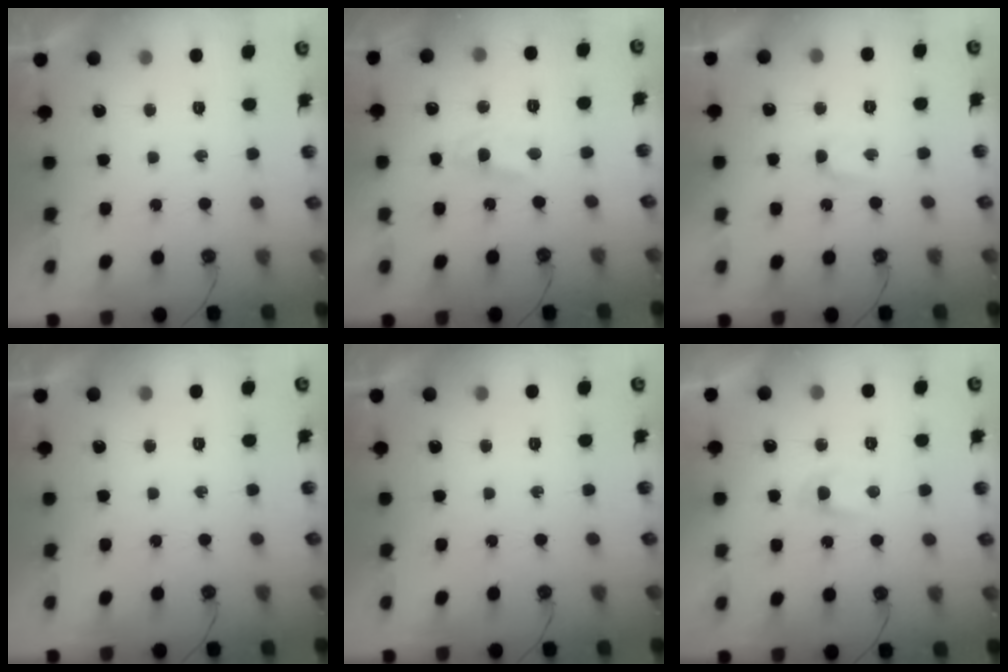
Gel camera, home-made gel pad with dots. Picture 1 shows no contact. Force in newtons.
{"total": 2.2, "press": 2.2, "slide": 0.3}
{"total": 14.4, "press": 3.6, "slide": 13.9}
{"total": 0.0}
{"total": 0.0}
{"total": 2.7, "press": 2.6, "slide": 0.4}